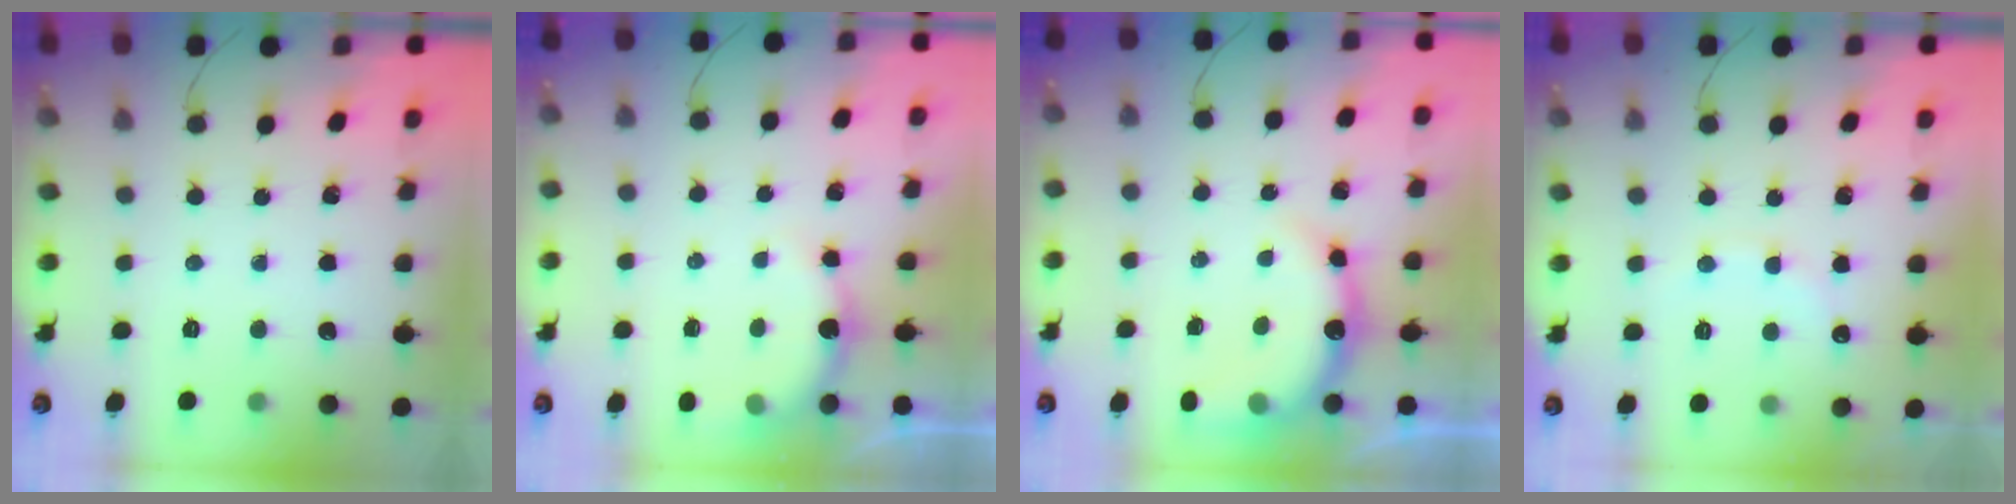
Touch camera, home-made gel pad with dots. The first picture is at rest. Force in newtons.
{"total": 3.5, "press": 3.5, "slide": 0.4}
{"total": 8.2, "press": 8.1, "slide": 1.2}
{"total": 8.1, "press": 8.0, "slide": 1.2}